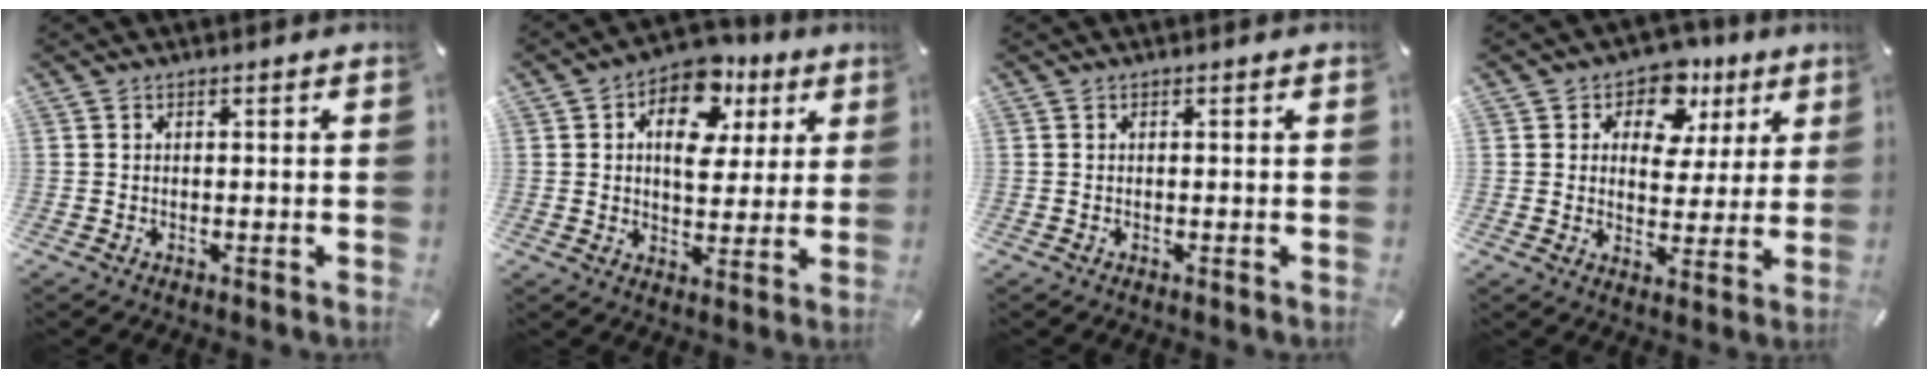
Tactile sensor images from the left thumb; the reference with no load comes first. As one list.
[{"total": 13.4, "force": [5.2, 9.2, 8.2], "torque": [-0.106, -0.024, 0.090]}, {"total": 0.0}, {"total": 9.8, "force": [5.4, 7.0, 4.3], "torque": [-0.059, -0.035, 0.093]}]